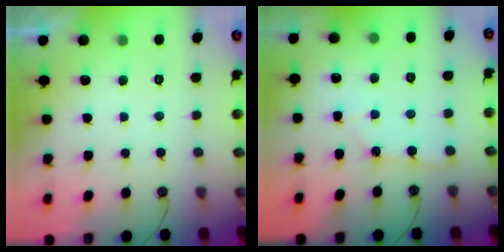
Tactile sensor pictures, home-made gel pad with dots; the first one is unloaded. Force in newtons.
{"total": 1.9, "press": 1.9, "slide": 0.3}